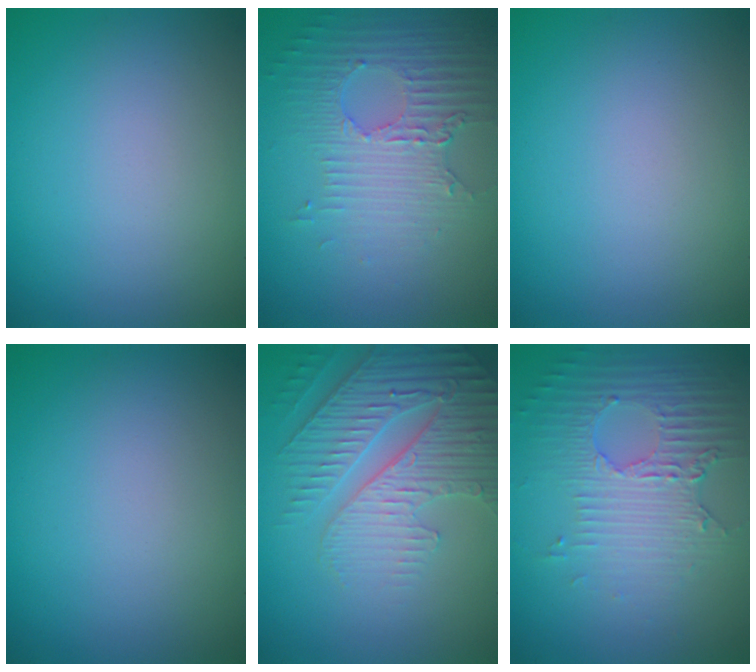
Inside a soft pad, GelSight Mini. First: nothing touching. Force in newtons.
{"total": 3.6, "press": 3.1, "slide": 1.8}
{"total": 0.0}
{"total": 0.0}
{"total": 4.8, "press": 4.4, "slide": 1.9}
{"total": 5.2, "press": 3.3, "slide": 4.0}